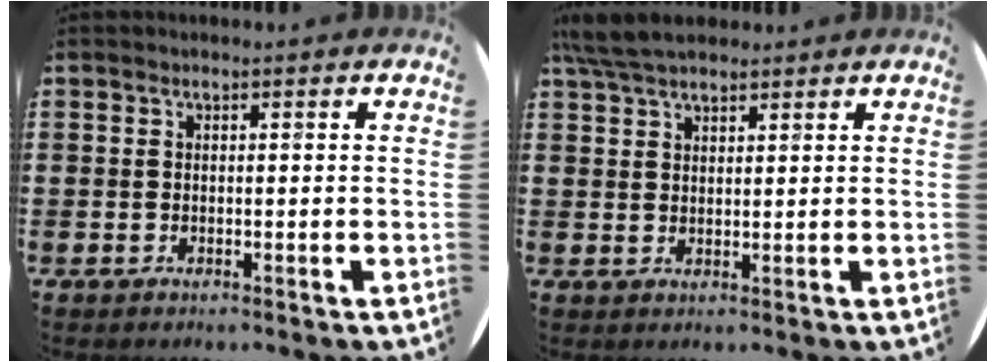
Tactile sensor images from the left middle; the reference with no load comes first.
{"total": 5.3, "force": [4.6, 1.5, 2.3], "torque": [-0.054, -0.001, 0.087]}